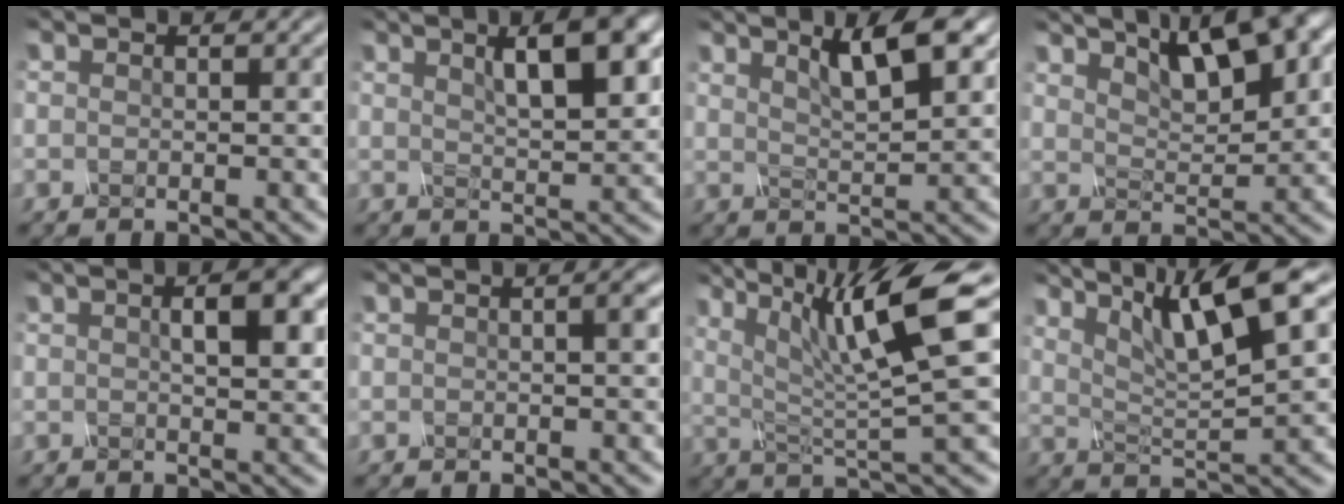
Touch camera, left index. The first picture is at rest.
{"total": 5.5, "force": [2.4, 1.0, 4.8], "torque": [-0.055, 0.023, 0.045]}
{"total": 4.8, "force": [3.0, 0.7, 3.7], "torque": [-0.052, 0.018, 0.060]}
{"total": 6.2, "force": [4.4, 1.2, 4.2], "torque": [-0.063, 0.020, 0.084]}
{"total": 3.7, "force": [0.9, 0.9, 3.5], "torque": [-0.031, 0.023, 0.013]}
{"total": 2.0, "force": [0.3, 0.7, 1.8], "torque": [-0.005, 0.012, -0.007]}
{"total": 8.4, "force": [2.8, 1.2, 7.8], "torque": [-0.137, 0.006, 0.074]}
{"total": 7.3, "force": [4.3, 0.7, 5.9], "torque": [-0.099, 0.020, 0.098]}